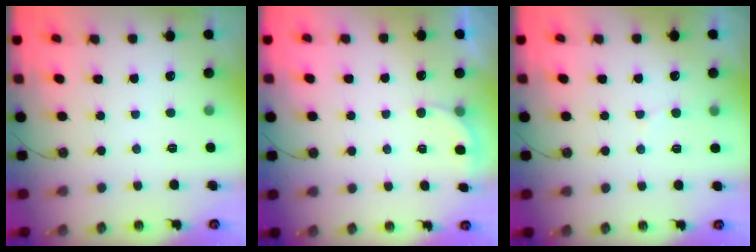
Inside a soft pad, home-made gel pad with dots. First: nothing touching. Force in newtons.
{"total": 3.0, "press": 3.0, "slide": 0.7}
{"total": 5.2, "press": 5.1, "slide": 1.1}